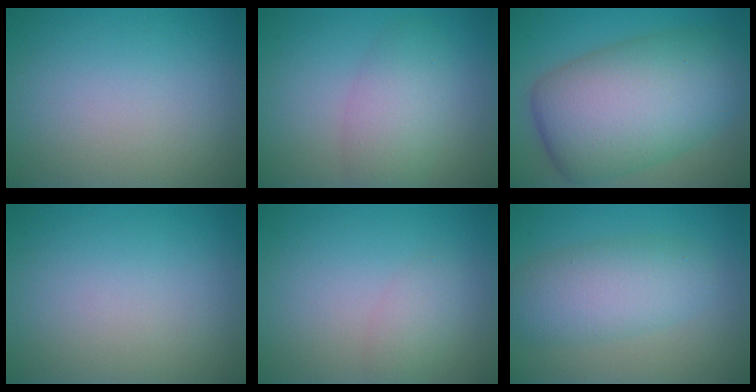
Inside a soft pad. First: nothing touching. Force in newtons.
{"total": 3.8, "press": 3.8, "slide": 0.2}
{"total": 12.4, "press": 12.4, "slide": 0.4}
{"total": 0.0}
{"total": 1.6, "press": 1.6, "slide": 0.1}
{"total": 5.2, "press": 5.2, "slide": 0.1}